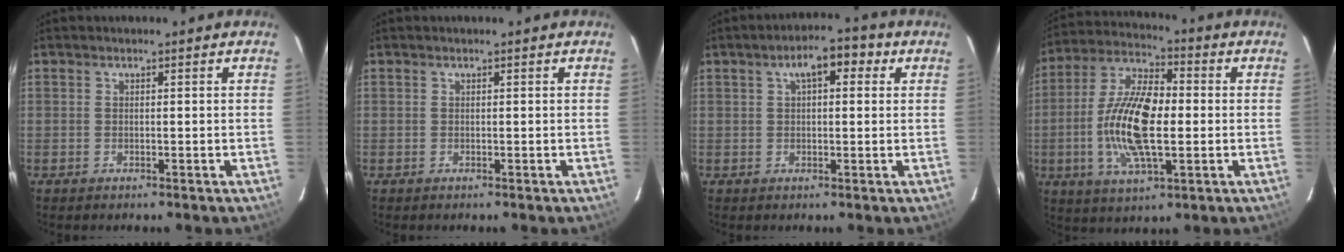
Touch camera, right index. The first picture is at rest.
{"total": 0.0}
{"total": 6.5, "force": [2.5, 2.8, 5.2], "torque": [-0.085, 0.026, 0.036]}
{"total": 15.8, "force": [-1.7, 6.1, 14.5], "torque": [-0.294, 0.005, -0.037]}